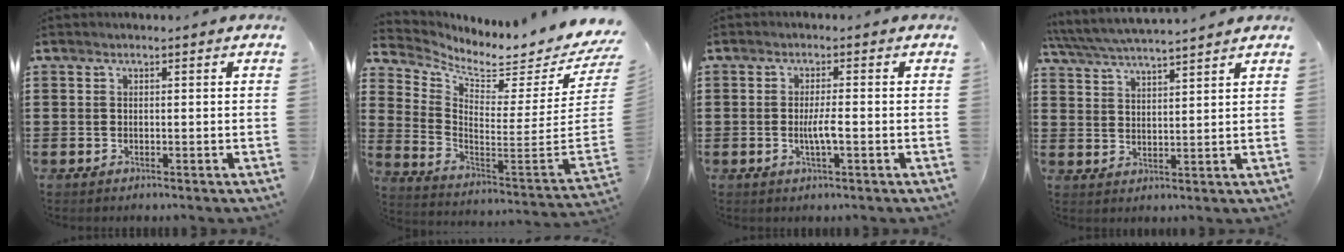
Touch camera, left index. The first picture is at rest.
{"total": 3.7, "force": [3.4, -0.2, 1.4], "torque": [-0.050, -0.063, 0.046]}
{"total": 3.1, "force": [-0.6, 0.4, 3.1], "torque": [-0.061, -0.004, -0.014]}
{"total": 4.6, "force": [4.4, -0.2, 1.2], "torque": [-0.040, -0.024, 0.076]}